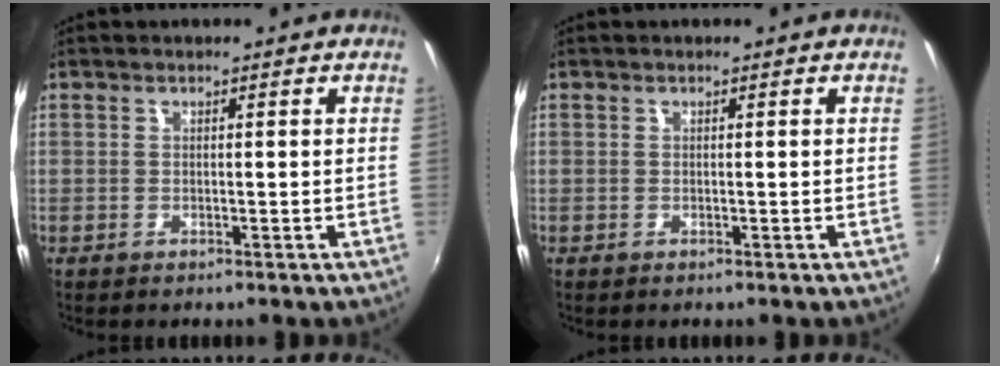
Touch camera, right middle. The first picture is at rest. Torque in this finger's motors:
{"motor_torque": [-1.54, 0.60, -0.01, 0.00]}